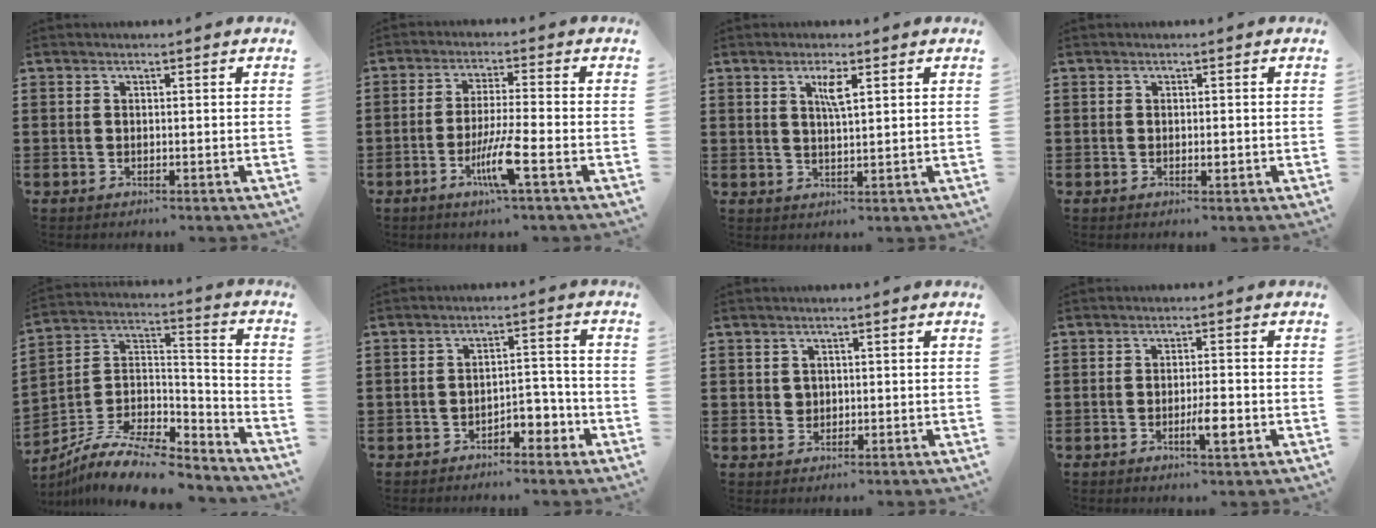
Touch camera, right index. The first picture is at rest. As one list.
[{"total": 7.1, "force": [-3.1, 0.1, 6.4], "torque": [-0.130, -0.017, -0.060]}, {"total": 3.1, "force": [1.4, 0.4, 2.7], "torque": [-0.050, -0.001, 0.019]}, {"total": 1.0, "force": [-0.2, 0.5, 0.8], "torque": [-0.014, -0.001, -0.003]}, {"total": 10.8, "force": [-8.7, 3.1, 5.5], "torque": [-0.112, 0.014, -0.172]}, {"total": 3.7, "force": [-2.5, 1.8, 2.0], "torque": [-0.036, 0.011, -0.051]}, {"total": 1.4, "force": [0.6, 1.2, 0.4], "torque": [-0.011, 0.005, 0.012]}, {"total": 4.0, "force": [-1.6, 0.8, 3.6], "torque": [-0.065, 0.000, -0.028]}]